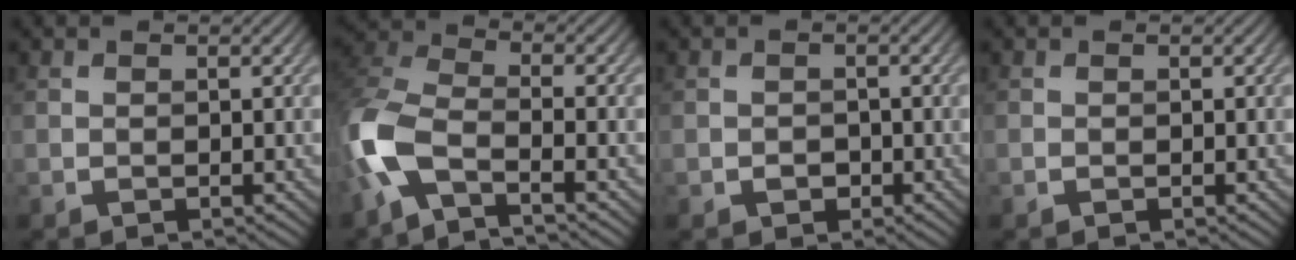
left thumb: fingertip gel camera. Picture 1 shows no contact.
{"total": 8.7, "force": [-4.0, 3.4, 6.9], "torque": [-0.164, -0.002, -0.106]}
{"total": 1.5, "force": [-0.6, 1.2, 0.6], "torque": [-0.005, -0.003, -0.013]}
{"total": 0.0}